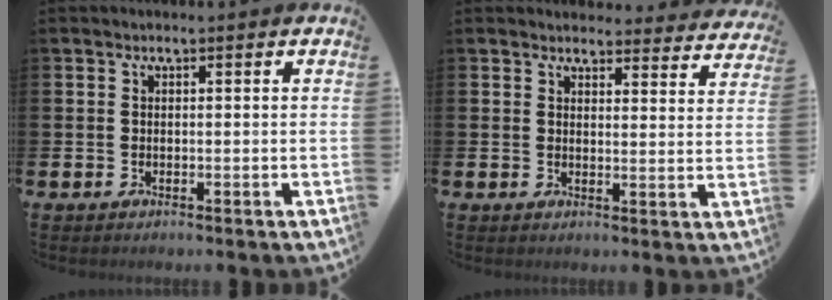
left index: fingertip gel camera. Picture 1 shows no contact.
{"total": 3.6, "force": [3.5, 0.9, -0.1], "torque": [0.004, -0.025, 0.060]}